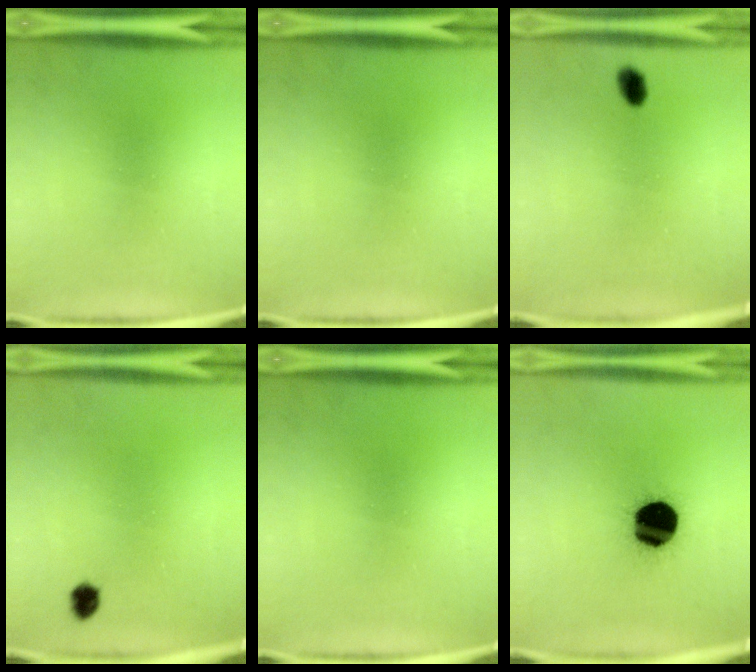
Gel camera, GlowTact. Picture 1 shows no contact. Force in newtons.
{"total": 0.0}
{"total": 2.7}
{"total": 2.1}
{"total": 0.0}
{"total": 19.9}